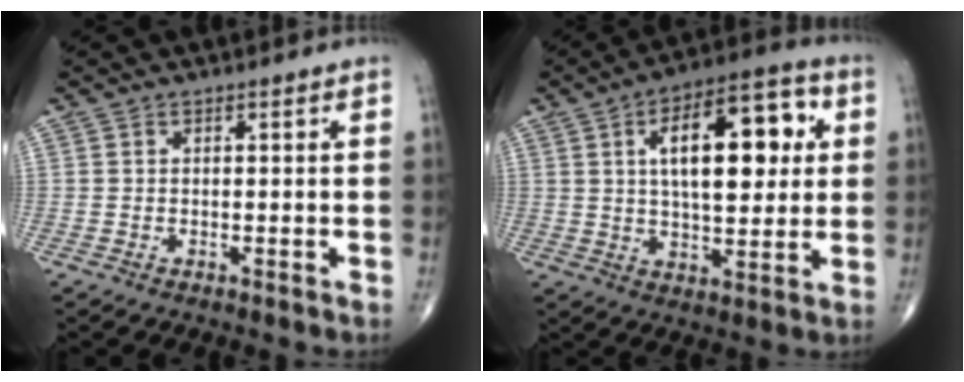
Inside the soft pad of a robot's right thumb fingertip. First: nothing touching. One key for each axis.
{"total": 18.2, "fx": 4.3, "fy": 8.2, "fz": 15.6, "tx": -0.209, "ty": 0.010, "tz": 0.061}